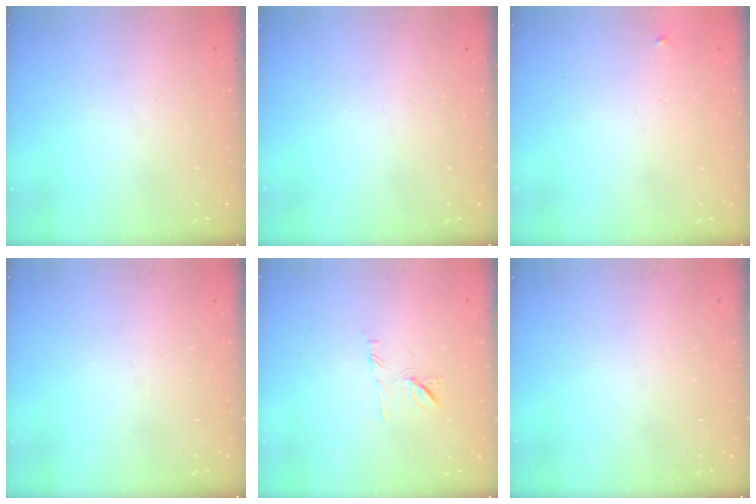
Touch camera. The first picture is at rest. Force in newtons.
{"total": 0.0}
{"total": 2.3, "press": 2.3, "slide": 0.2}
{"total": 0.0}
{"total": 7.5, "press": 7.5, "slide": 0.8}
{"total": 0.0}